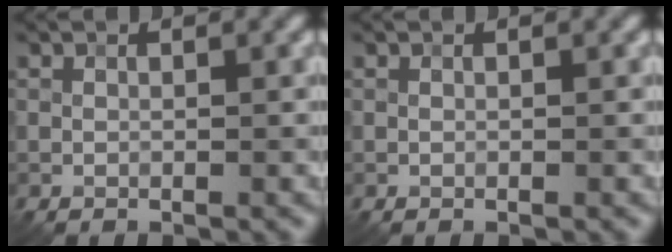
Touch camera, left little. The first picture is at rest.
{"total": 0.0}